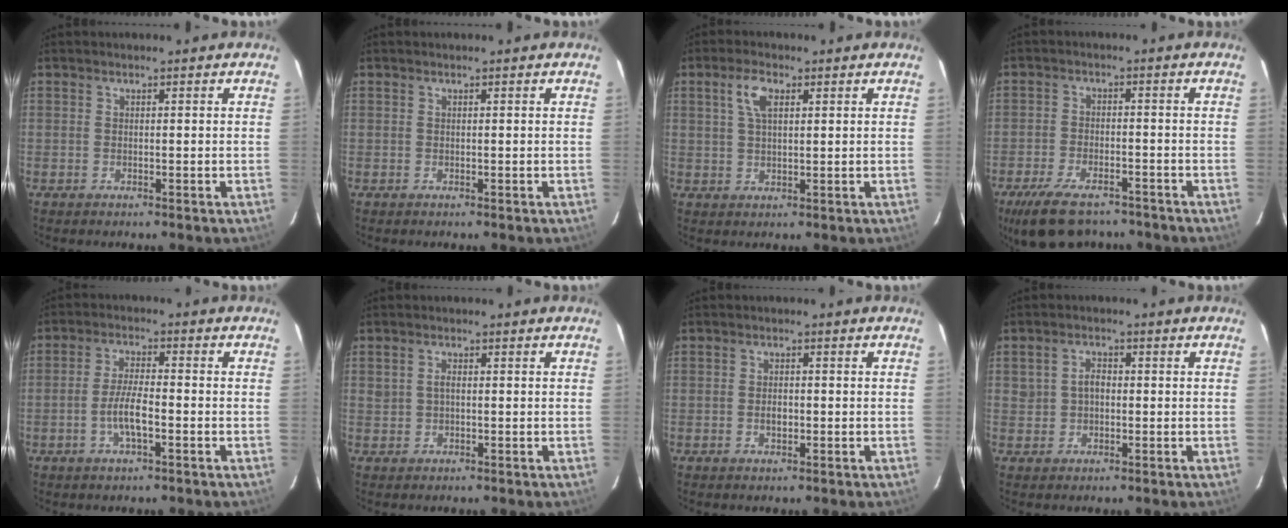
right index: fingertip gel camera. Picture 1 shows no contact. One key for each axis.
{"total": 0.0}
{"total": 4.6, "fx": 1.8, "fy": 2.0, "fz": 3.7, "tx": -0.071, "ty": 0.009, "tz": 0.036}
{"total": 13.1, "fx": -9.9, "fy": 5.7, "fz": 6.6, "tx": -0.151, "ty": -0.016, "tz": -0.158}
{"total": 5.6, "fx": -2.1, "fy": 1.3, "fz": 5.0, "tx": -0.101, "ty": 0.003, "tz": -0.040}
{"total": 1.7, "fx": 0.1, "fy": 1.2, "fz": 1.1, "tx": -0.024, "ty": 0.004, "tz": 0.002}
{"total": 2.0, "fx": -0.5, "fy": 1.2, "fz": 1.5, "tx": -0.027, "ty": 0.003, "tz": -0.009}
{"total": 3.0, "fx": 0.1, "fy": 2.4, "fz": 1.8, "tx": -0.033, "ty": 0.009, "tz": 0.003}